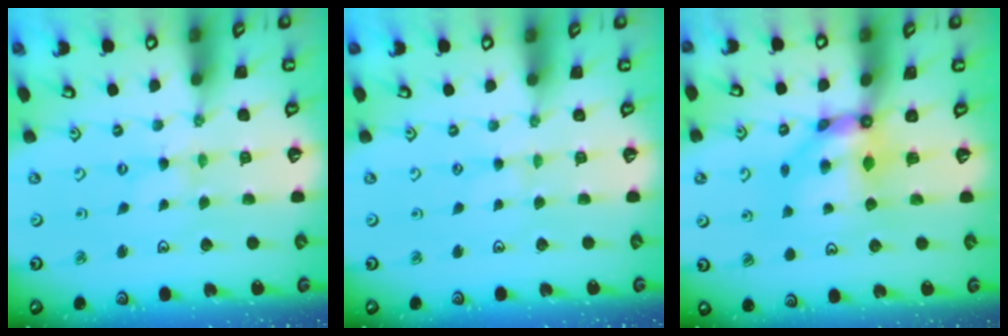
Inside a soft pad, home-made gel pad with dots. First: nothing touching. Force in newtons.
{"total": 1.2, "press": 1.2, "slide": 0.4}
{"total": 7.3, "press": 7.2, "slide": 0.7}